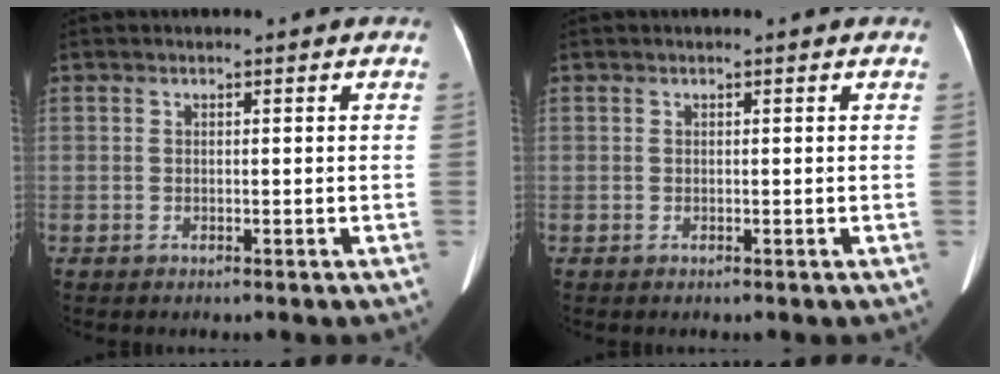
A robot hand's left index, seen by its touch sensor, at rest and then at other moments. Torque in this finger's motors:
{"motor_torque": [0.22, -0.27, 0.10, 0.02]}